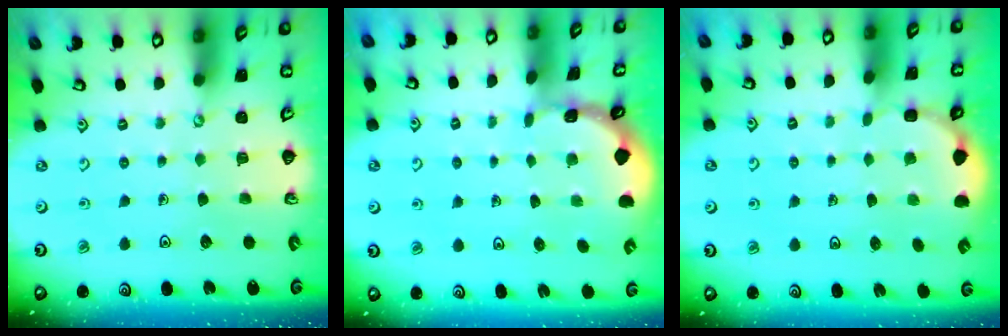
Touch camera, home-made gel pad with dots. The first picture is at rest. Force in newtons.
{"total": 0.8, "press": 0.8, "slide": 0.1}
{"total": 1.6, "press": 1.2, "slide": 1.0}